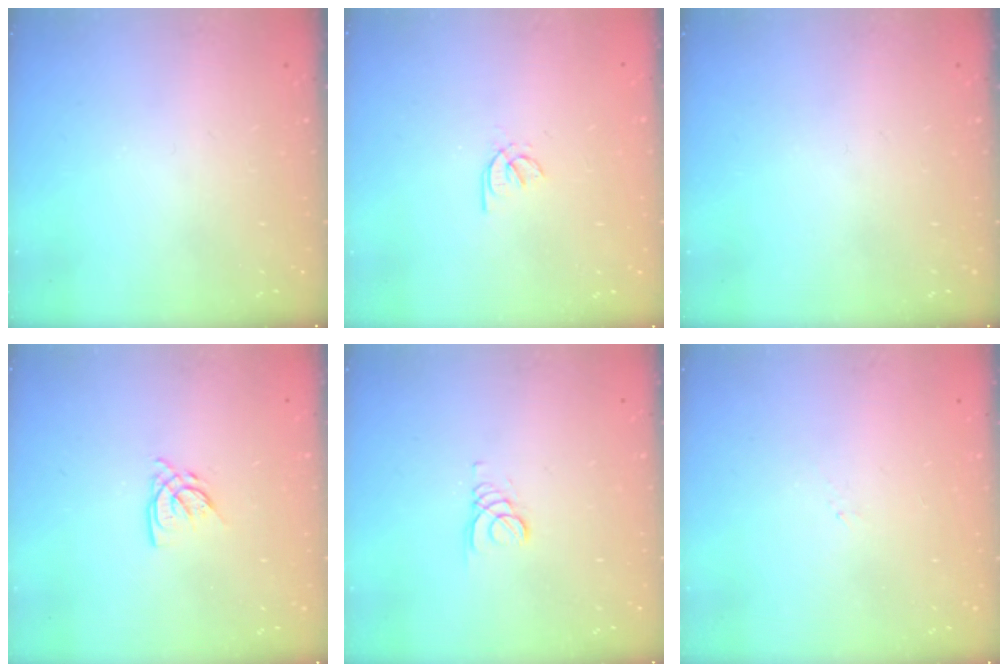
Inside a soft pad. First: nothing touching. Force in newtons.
{"total": 1.7, "press": 1.7, "slide": 0.3}
{"total": 0.0}
{"total": 4.7, "press": 4.7, "slide": 0.2}
{"total": 1.2, "press": 1.2, "slide": 0.1}
{"total": 1.2, "press": 1.2, "slide": 0.3}